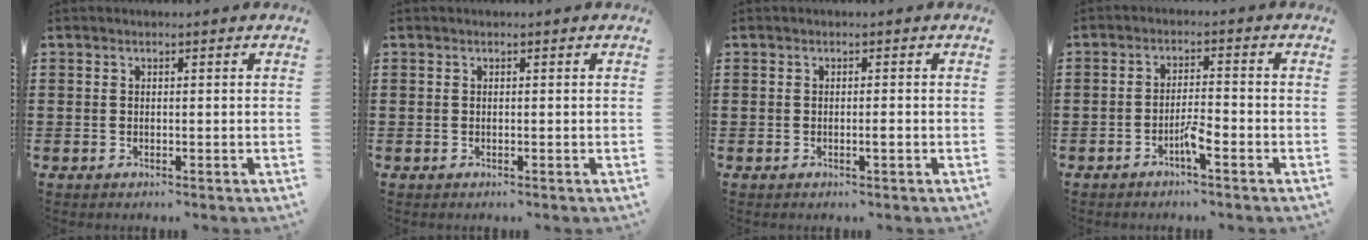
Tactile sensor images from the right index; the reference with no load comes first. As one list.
[{"total": 0.0}, {"total": 0.9, "force": [-0.4, 0.1, 0.8], "torque": [-0.015, -0.004, -0.006]}, {"total": 3.3, "force": [-1.9, 0.5, 2.7], "torque": [-0.062, -0.002, -0.039]}]